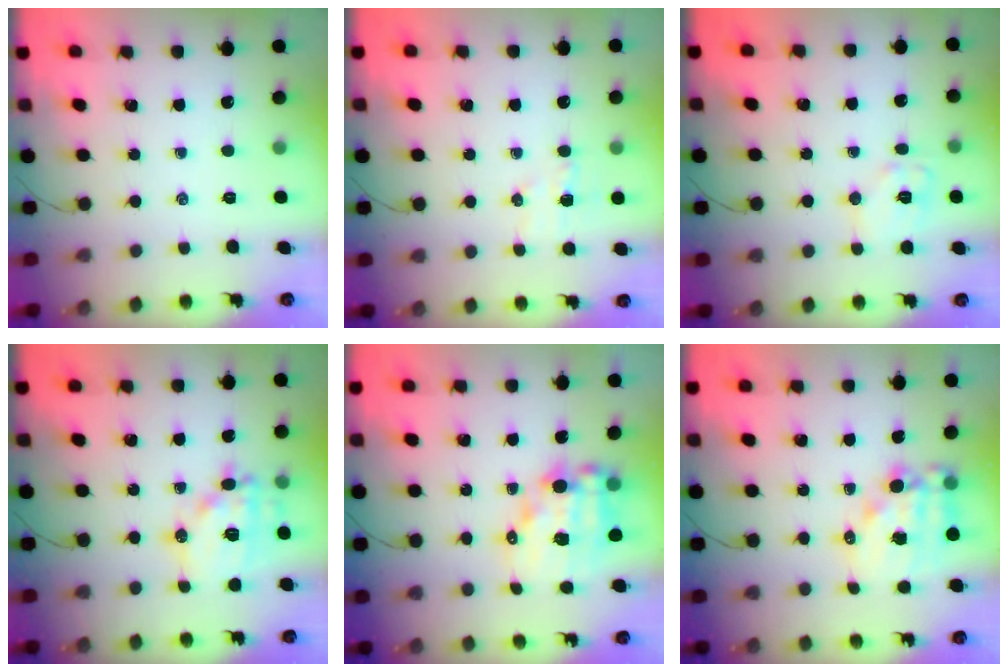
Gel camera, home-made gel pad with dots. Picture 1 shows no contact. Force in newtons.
{"total": 5.4, "press": 5.3, "slide": 1.1}
{"total": 8.7, "press": 8.6, "slide": 0.5}
{"total": 15.0, "press": 14.8, "slide": 2.4}
{"total": 13.1, "press": 12.7, "slide": 3.2}
{"total": 12.6, "press": 12.2, "slide": 3.1}